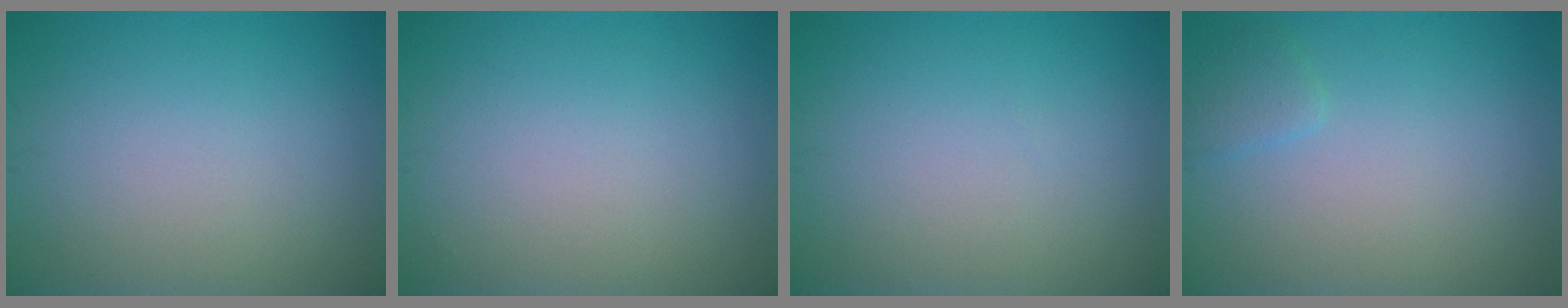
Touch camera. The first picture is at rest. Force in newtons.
{"total": 0.0}
{"total": 0.0}
{"total": 1.2, "press": 1.2, "slide": 0.1}